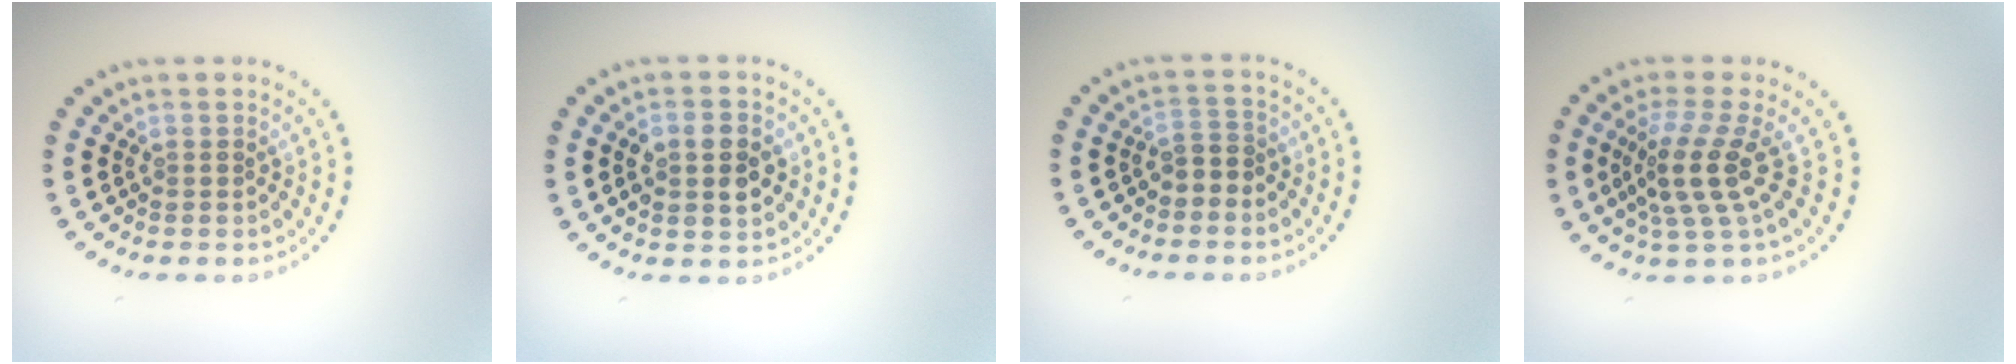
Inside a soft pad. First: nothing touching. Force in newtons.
{"total": 3.2, "press": 3.2, "slide": 0.3}
{"total": 1.8, "press": 1.6, "slide": 0.8}
{"total": 3.9, "press": 2.8, "slide": 2.7}